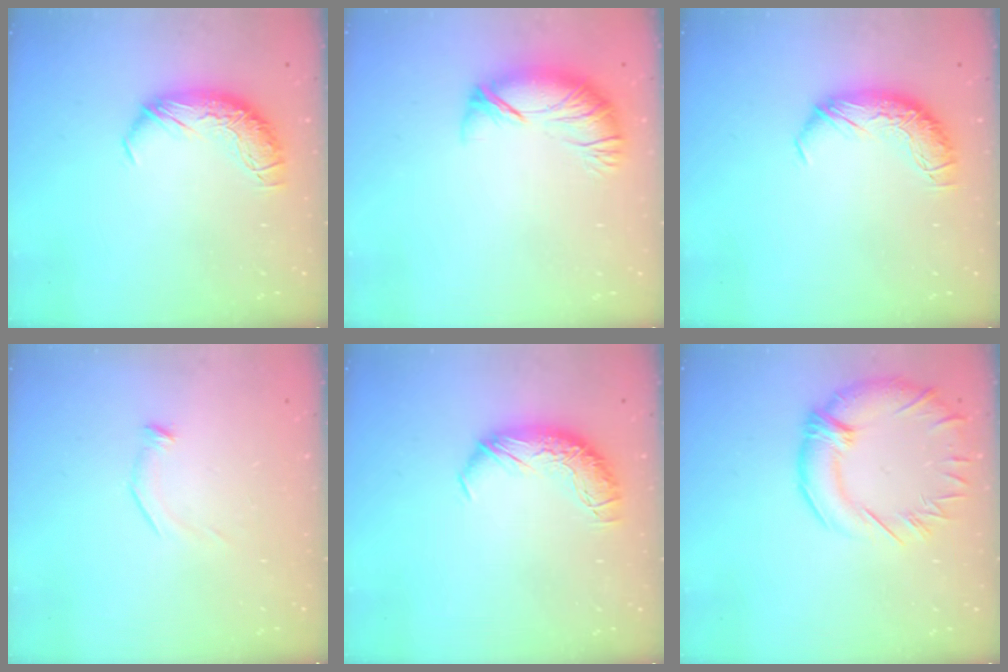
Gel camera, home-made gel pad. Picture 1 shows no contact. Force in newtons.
{"total": 3.5, "press": 2.8, "slide": 2.0}
{"total": 0.0}
{"total": 7.1, "press": 7.0, "slide": 1.1}
{"total": 0.0}
{"total": 5.5, "press": 4.7, "slide": 2.8}